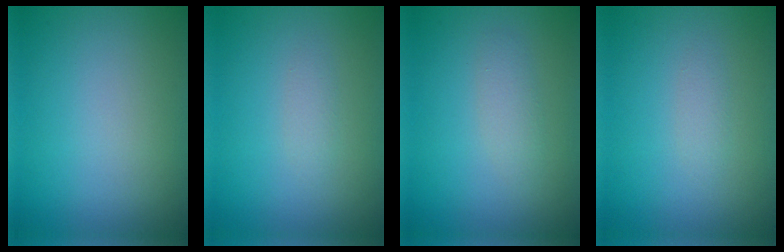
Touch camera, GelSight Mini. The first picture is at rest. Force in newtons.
{"total": 0.9, "press": 0.9, "slide": 0.0}
{"total": 1.5, "press": 1.5, "slide": 0.1}
{"total": 0.9, "press": 0.9, "slide": 0.0}